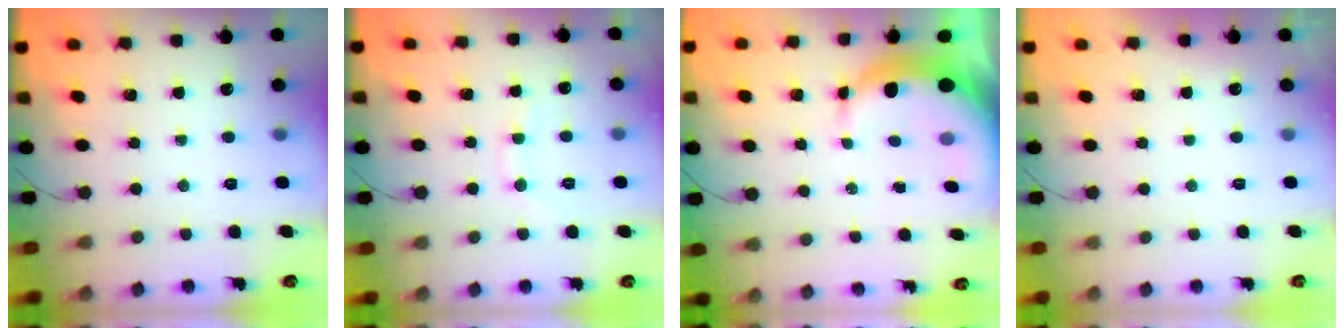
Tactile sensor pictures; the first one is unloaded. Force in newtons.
{"total": 6.5, "press": 6.3, "slide": 1.5}
{"total": 8.4, "press": 8.3, "slide": 1.5}
{"total": 2.8, "press": 2.8, "slide": 0.1}